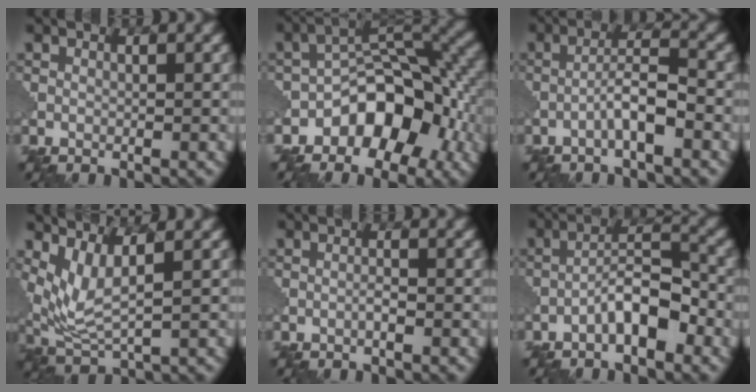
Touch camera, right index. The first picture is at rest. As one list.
[{"total": 8.6, "force": [-3.8, 5.3, 5.6], "torque": [-0.060, 0.012, -0.073]}, {"total": 3.6, "force": [-1.7, 0.6, 3.1], "torque": [-0.054, 0.016, -0.037]}, {"total": 4.0, "force": [1.7, 1.1, 3.4], "torque": [-0.089, -0.008, 0.045]}, {"total": 0.8, "force": [-0.4, 0.1, 0.7], "torque": [-0.013, 0.002, -0.009]}, {"total": 4.6, "force": [-2.5, 1.5, 3.6], "torque": [-0.058, 0.018, -0.049]}]